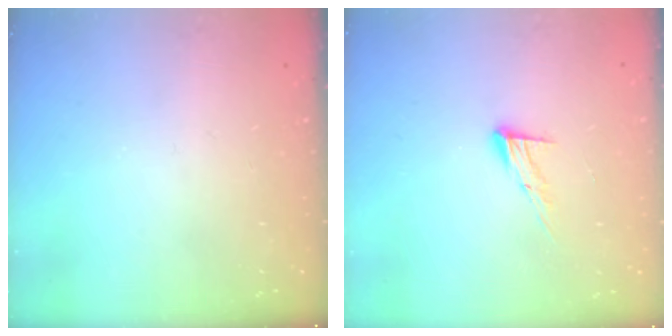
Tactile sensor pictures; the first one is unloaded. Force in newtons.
{"total": 8.2, "press": 8.2, "slide": 0.9}